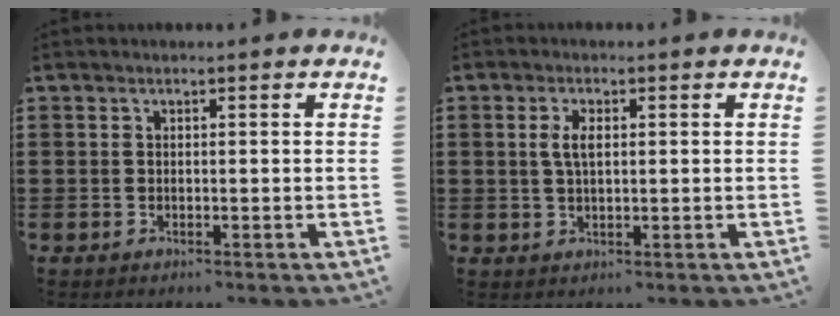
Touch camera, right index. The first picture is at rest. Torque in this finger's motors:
{"motor_torque": [0.67, 0.50, 0.23, 0.06]}